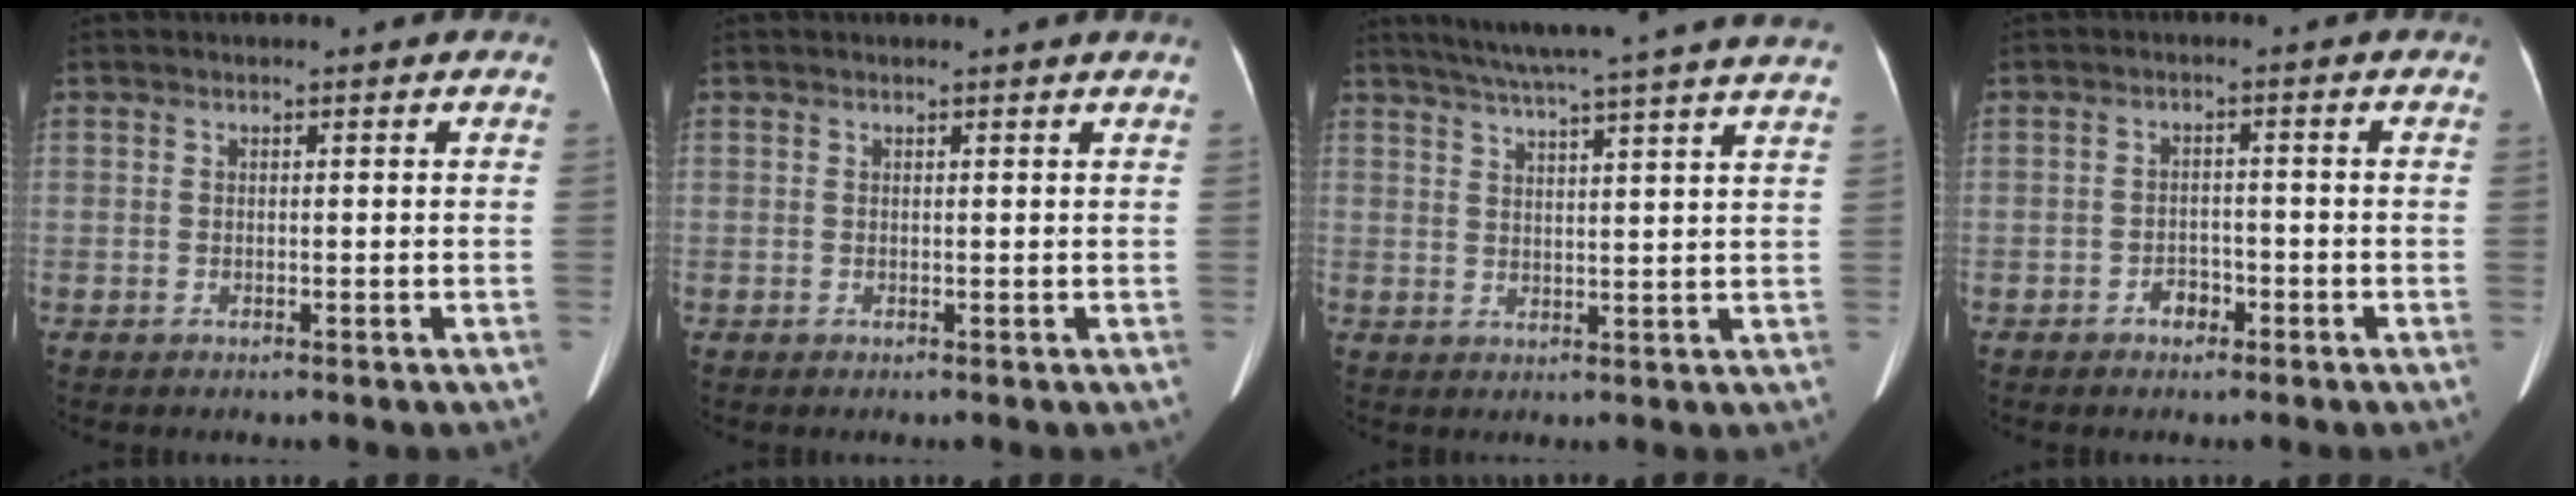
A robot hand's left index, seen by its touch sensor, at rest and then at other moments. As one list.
[{"total": 0.9, "force": [0.9, -0.1, 0.2], "torque": [-0.011, -0.004, 0.009]}, {"total": 20.5, "force": [18.1, -1.1, 9.5], "torque": [-0.154, -0.007, 0.229]}, {"total": 2.4, "force": [-1.7, 1.4, 1.0], "torque": [-0.014, 0.002, -0.027]}]